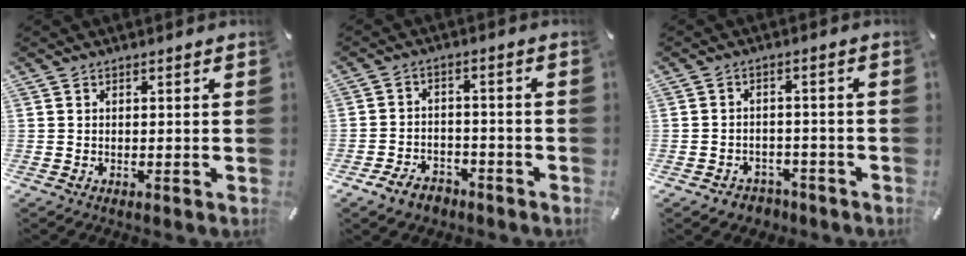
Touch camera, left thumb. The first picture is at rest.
{"total": 6.0, "force": [-4.0, 3.9, 2.0], "torque": [-0.038, 0.025, -0.074]}
{"total": 3.8, "force": [-2.6, 2.7, 0.7], "torque": [-0.017, 0.011, -0.051]}